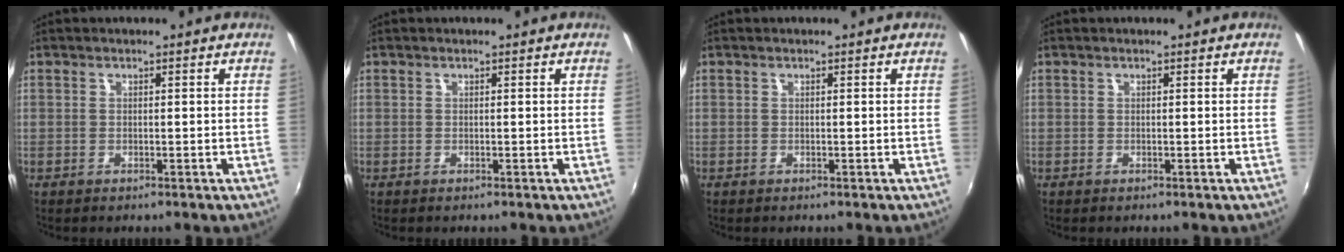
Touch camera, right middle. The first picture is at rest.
{"total": 0.0}
{"total": 0.0}
{"total": 0.0}